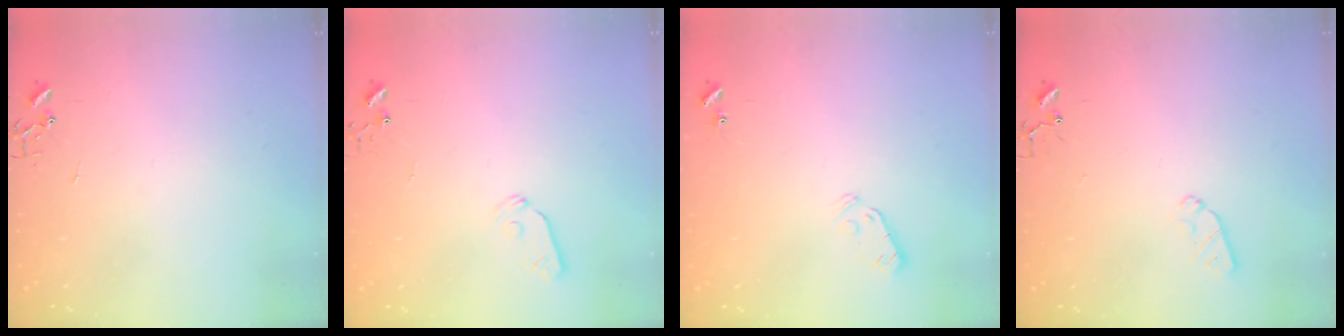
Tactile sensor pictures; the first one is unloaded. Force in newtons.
{"total": 6.0, "press": 5.9, "slide": 0.9}
{"total": 3.8, "press": 3.7, "slide": 0.9}
{"total": 5.2, "press": 5.1, "slide": 0.7}